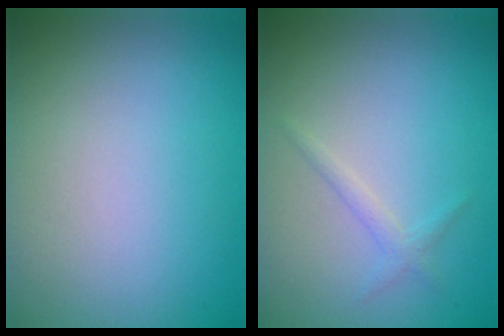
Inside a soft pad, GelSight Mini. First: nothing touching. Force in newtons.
{"total": 1.1, "press": 1.1, "slide": 0.0}